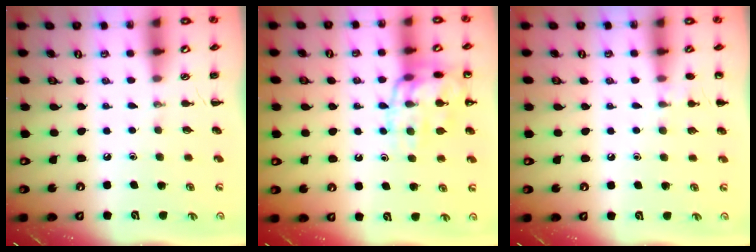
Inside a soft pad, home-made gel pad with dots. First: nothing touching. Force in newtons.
{"total": 15.2, "press": 15.1, "slide": 1.6}
{"total": 6.8, "press": 6.6, "slide": 1.8}